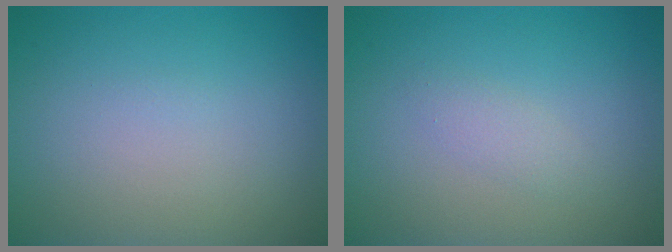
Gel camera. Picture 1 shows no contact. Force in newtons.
{"total": 1.1, "press": 1.1, "slide": 0.0}